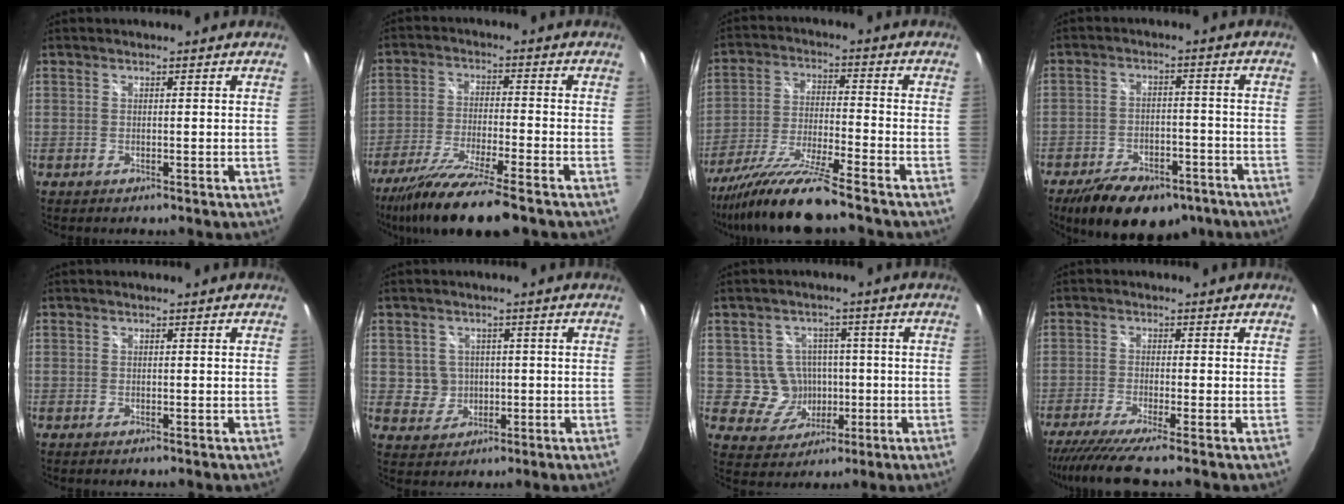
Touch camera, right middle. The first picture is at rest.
{"total": 14.2, "force": [-11.1, 1.0, 8.8], "torque": [-0.184, -0.036, -0.196]}
{"total": 13.4, "force": [-11.3, -0.8, 7.2], "torque": [-0.148, -0.022, -0.210]}
{"total": 16.3, "force": [-11.4, 7.8, 8.6], "torque": [-0.179, -0.011, -0.163]}
{"total": 0.0}
{"total": 4.5, "force": [0.1, 4.4, 0.7], "torque": [-0.018, 0.009, 0.010]}
{"total": 7.0, "force": [-0.8, 6.8, 1.3], "torque": [-0.039, 0.017, 0.003]}
{"total": 7.4, "force": [-6.1, -1.3, 4.0], "torque": [-0.093, -0.033, -0.109]}